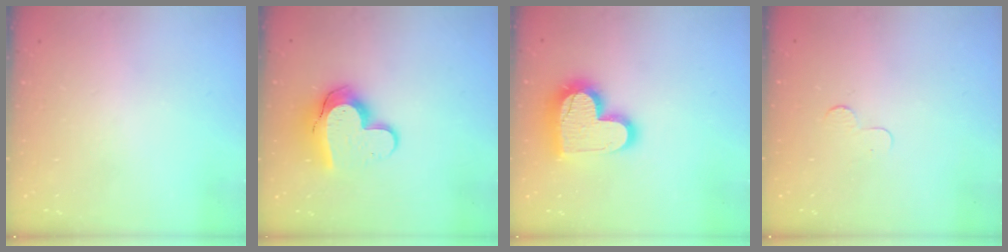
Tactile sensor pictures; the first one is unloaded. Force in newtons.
{"total": 13.3, "press": 13.3, "slide": 1.1}
{"total": 17.0, "press": 16.9, "slide": 1.3}
{"total": 2.3, "press": 2.3, "slide": 0.2}